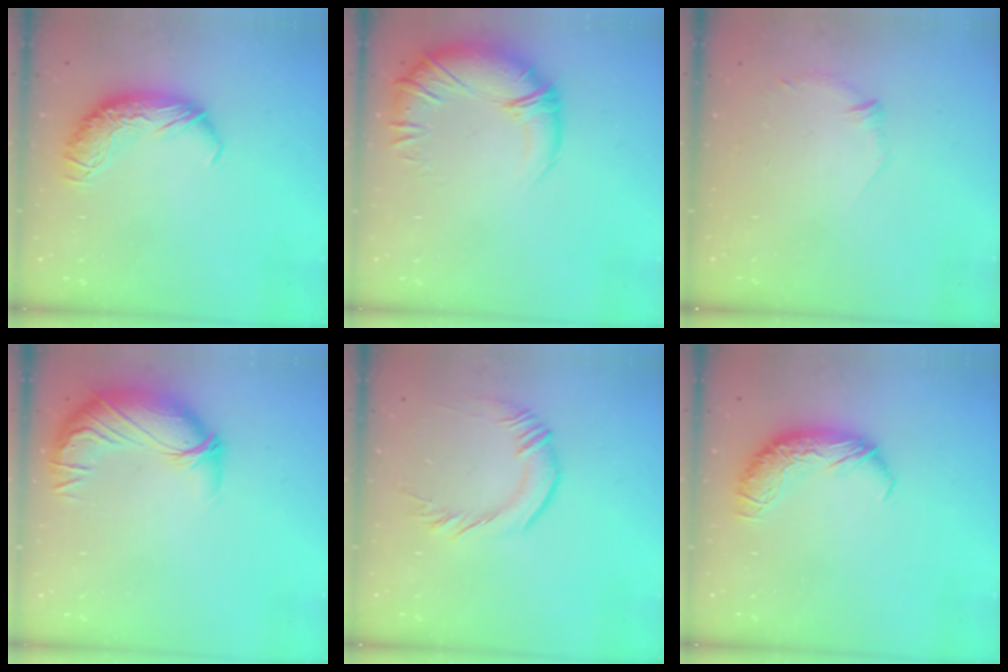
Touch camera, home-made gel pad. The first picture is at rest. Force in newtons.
{"total": 2.7, "press": 0.1, "slide": 2.7}
{"total": 7.5, "press": 7.4, "slide": 0.7}
{"total": 2.8, "press": 0.0, "slide": 2.8}
{"total": 1.2, "press": 0.8, "slide": 0.9}
{"total": 0.0}